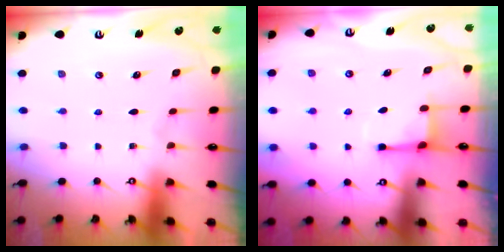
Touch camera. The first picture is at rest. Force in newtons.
{"total": 2.2, "press": 2.2, "slide": 0.5}